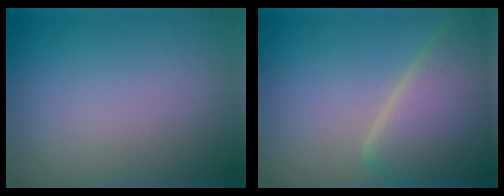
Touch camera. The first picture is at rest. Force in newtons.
{"total": 8.6, "press": 8.6, "slide": 0.7}